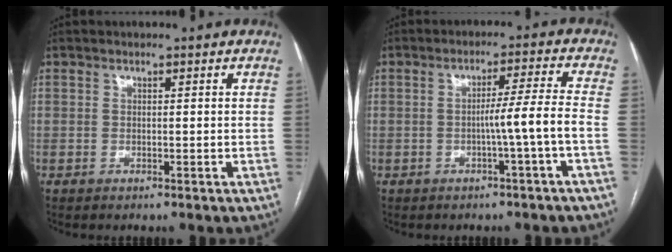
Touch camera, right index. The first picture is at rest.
{"total": 5.7, "force": [-1.7, -1.7, 5.1], "torque": [-0.077, 0.008, -0.027]}